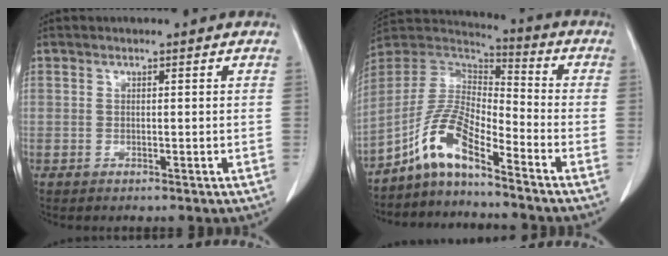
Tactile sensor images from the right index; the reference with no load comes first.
{"total": 9.7, "force": [-6.6, 1.8, 6.9], "torque": [-0.159, 0.017, -0.132]}